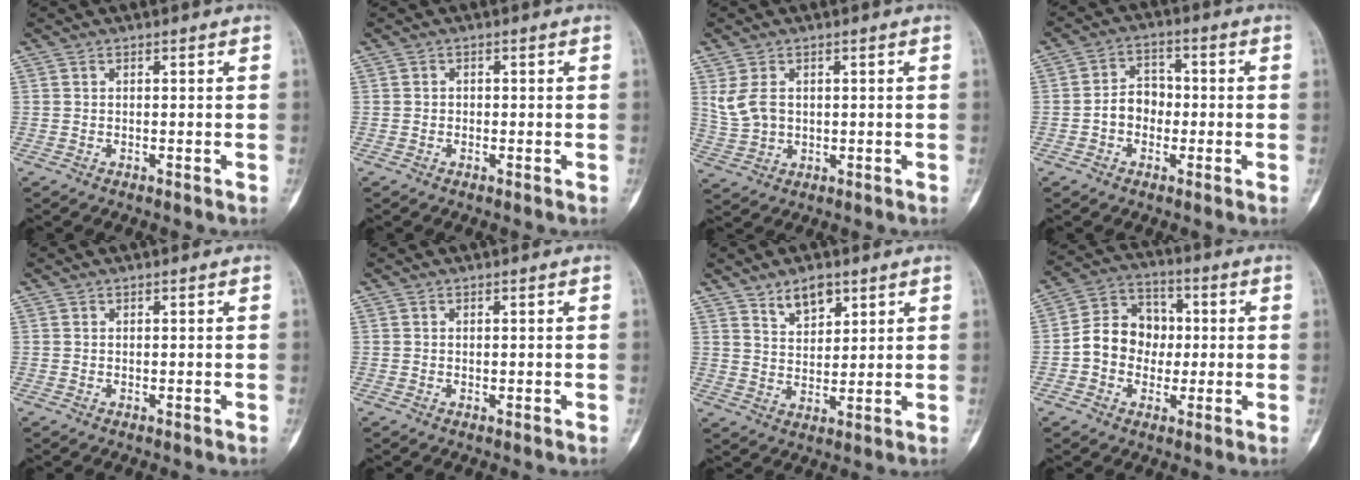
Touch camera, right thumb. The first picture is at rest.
{"total": 0.6, "force": [0.0, 0.6, 0.1], "torque": [0.001, 0.003, -0.002]}
{"total": 5.3, "force": [1.2, 3.8, 3.6], "torque": [-0.069, -0.002, 0.035]}
{"total": 5.8, "force": [-1.2, 4.6, 3.3], "torque": [-0.029, 0.024, -0.033]}
{"total": 0.0}
{"total": 0.0}
{"total": 6.0, "force": [4.1, 3.1, 3.2], "torque": [-0.031, -0.031, 0.075]}
{"total": 10.7, "force": [-0.6, 9.1, 5.6], "torque": [-0.061, 0.032, -0.023]}